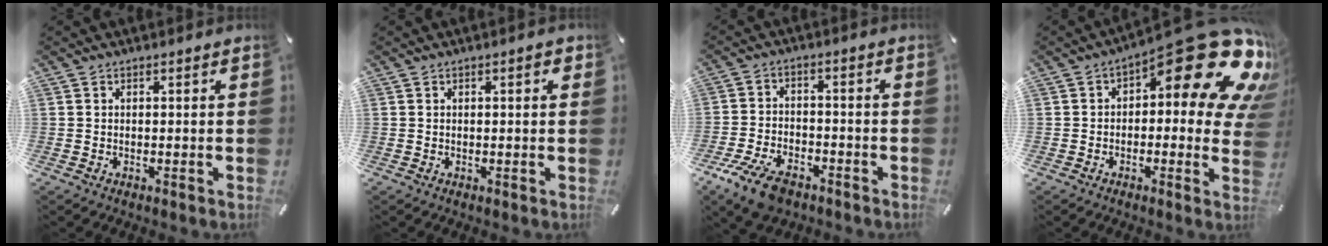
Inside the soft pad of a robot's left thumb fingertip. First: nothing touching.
{"total": 1.2, "force": [0.3, 0.3, 1.1], "torque": [-0.023, 0.005, 0.004]}
{"total": 9.1, "force": [-6.0, 4.7, 5.0], "torque": [-0.107, 0.023, -0.110]}
{"total": 21.8, "force": [11.3, 8.1, 16.8], "torque": [-0.206, -0.089, 0.190]}